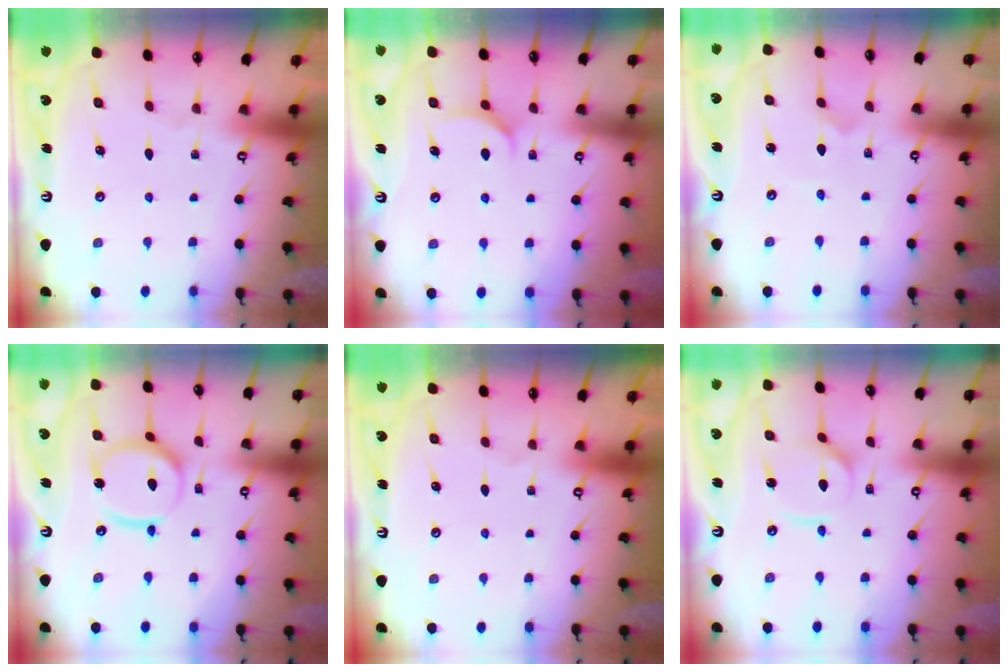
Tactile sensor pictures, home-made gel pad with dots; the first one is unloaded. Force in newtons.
{"total": 6.7, "press": 6.7, "slide": 0.6}
{"total": 0.8, "press": 0.8, "slide": 0.1}
{"total": 14.4, "press": 14.3, "slide": 1.4}
{"total": 0.0}
{"total": 5.0, "press": 4.9, "slide": 0.5}